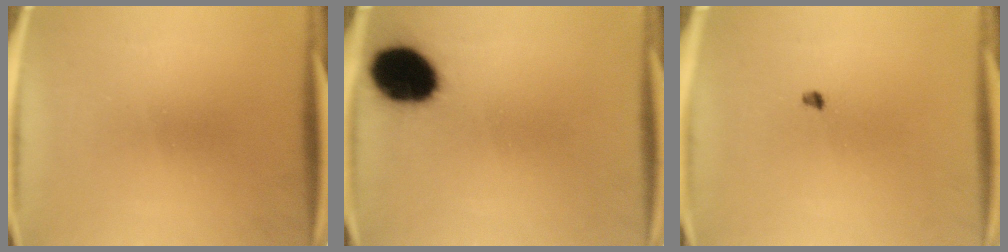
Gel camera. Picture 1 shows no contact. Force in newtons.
{"total": 15.2}
{"total": 1.1}